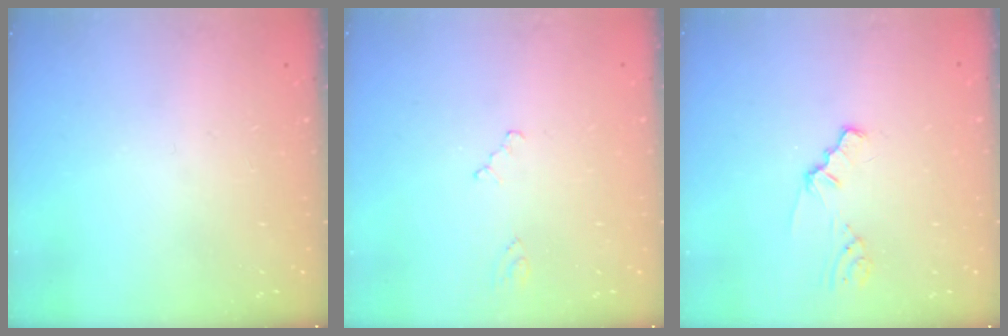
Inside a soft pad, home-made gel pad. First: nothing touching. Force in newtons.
{"total": 0.7, "press": 0.6, "slide": 0.2}
{"total": 0.9, "press": 0.8, "slide": 0.3}